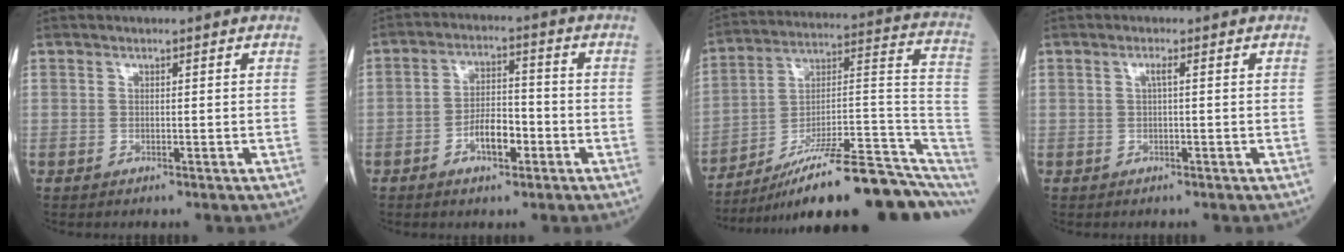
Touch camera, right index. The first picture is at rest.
{"total": 5.8, "force": [-2.5, 2.3, 4.6], "torque": [-0.087, 0.011, -0.043]}
{"total": 23.2, "force": [-15.8, 3.8, 16.6], "torque": [-0.160, 0.044, -0.236]}
{"total": 1.0, "force": [0.2, -0.1, 0.9], "torque": [-0.018, 0.002, 0.004]}